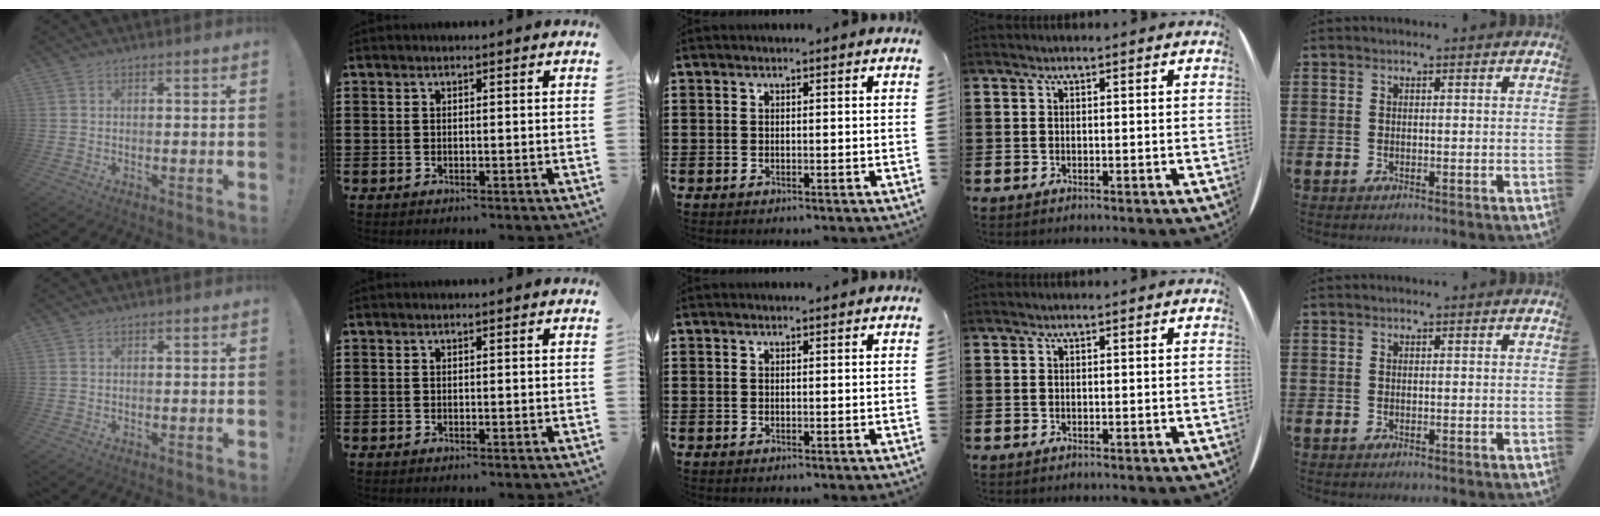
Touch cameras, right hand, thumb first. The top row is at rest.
{}